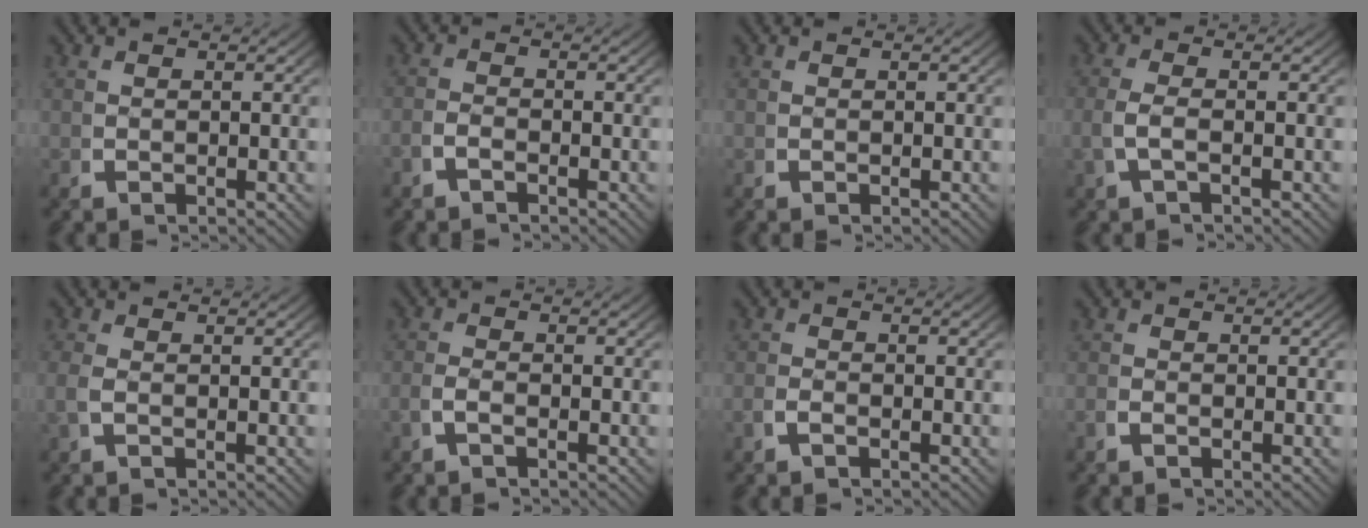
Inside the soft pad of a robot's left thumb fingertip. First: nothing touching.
{"total": 1.2, "force": [-1.0, 0.4, 0.5], "torque": [-0.011, -0.003, -0.024]}
{"total": 0.0}
{"total": 2.3, "force": [-0.2, 0.6, 2.3], "torque": [-0.064, -0.001, -0.002]}
{"total": 1.2, "force": [0.0, 0.3, 1.2], "torque": [-0.039, -0.003, 0.005]}
{"total": 1.3, "force": [-0.6, 0.3, 1.1], "torque": [-0.031, -0.002, -0.013]}
{"total": 0.9, "force": [-0.8, 0.3, 0.4], "torque": [-0.013, -0.003, -0.016]}
{"total": 0.6, "force": [-0.6, 0.1, 0.2], "torque": [-0.007, -0.002, -0.013]}